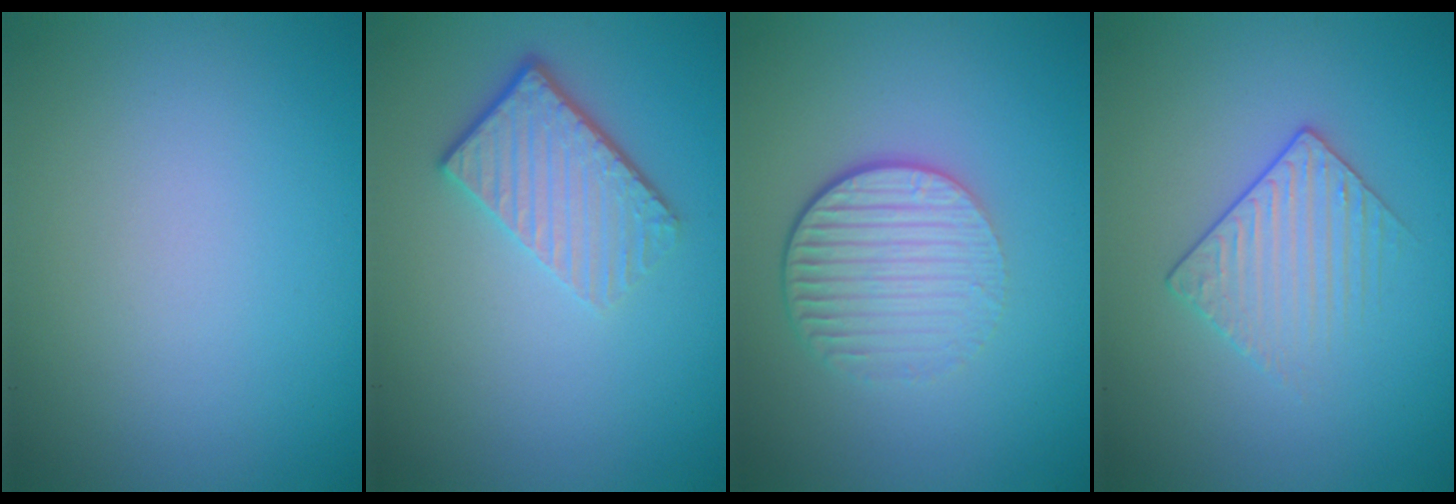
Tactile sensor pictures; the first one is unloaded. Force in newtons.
{"total": 4.3, "press": 3.0, "slide": 3.0}
{"total": 4.4, "press": 2.8, "slide": 3.4}
{"total": 1.9, "press": 1.6, "slide": 1.0}